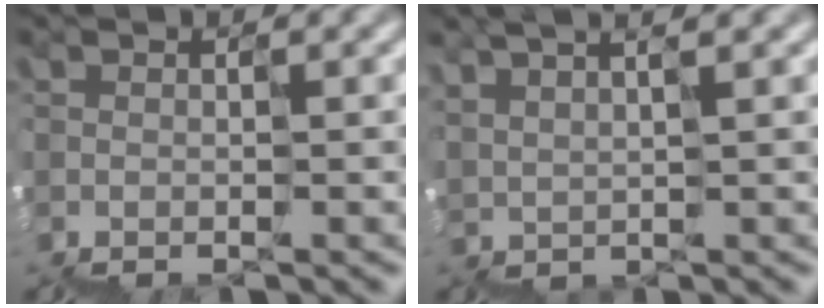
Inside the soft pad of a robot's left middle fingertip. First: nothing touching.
{"total": 3.3, "force": [2.6, 0.9, 1.9], "torque": [0.020, 0.024, 0.046]}